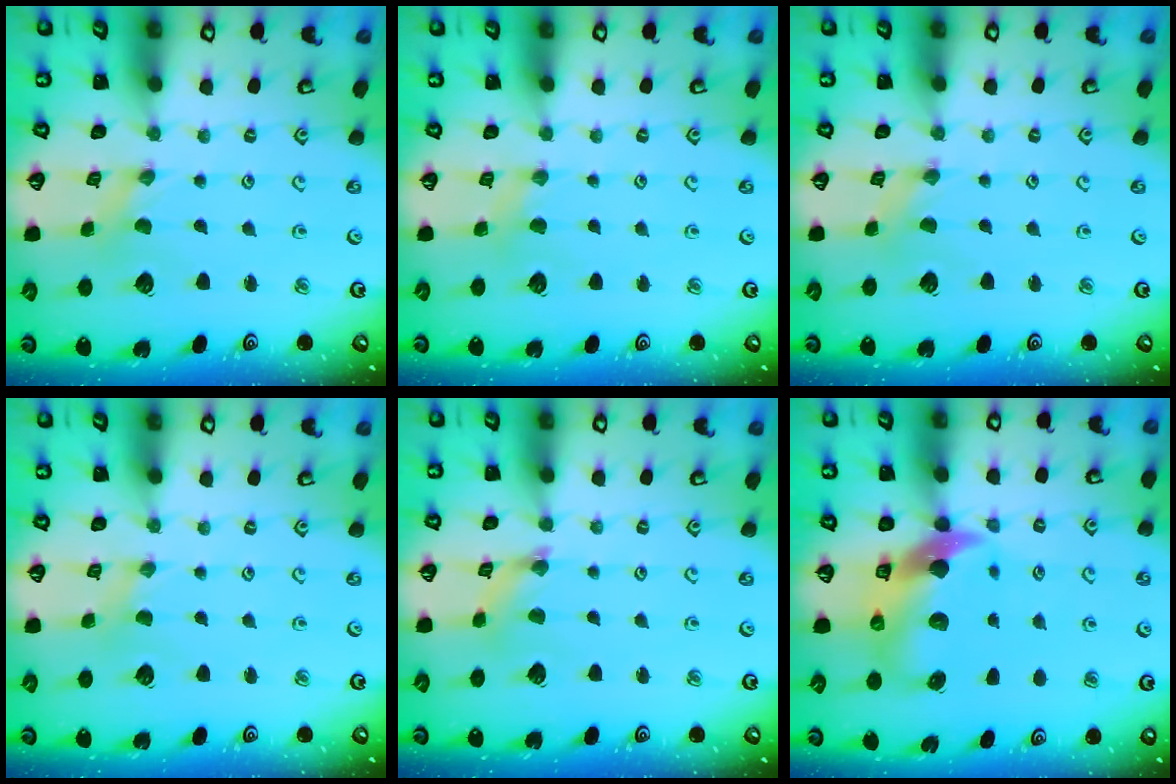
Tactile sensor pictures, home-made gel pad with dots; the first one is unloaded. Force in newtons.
{"total": 2.9, "press": 2.9, "slide": 0.4}
{"total": 0.5, "press": 0.5, "slide": 0.1}
{"total": 1.7, "press": 1.7, "slide": 0.4}
{"total": 2.8, "press": 2.8, "slide": 0.3}
{"total": 11.3, "press": 11.2, "slide": 1.8}